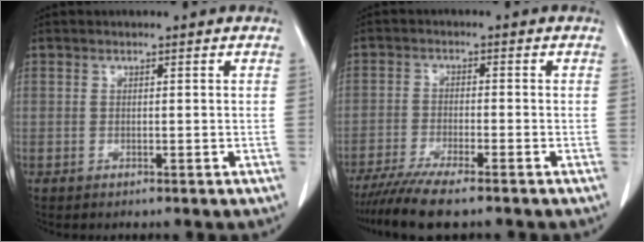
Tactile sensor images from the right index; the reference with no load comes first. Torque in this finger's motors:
{"motor_torque": [0.66, -0.68, 0.28, 0.06]}